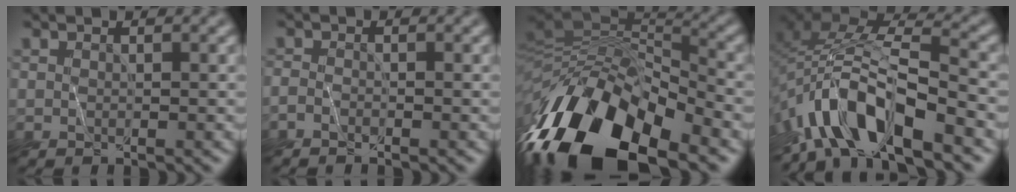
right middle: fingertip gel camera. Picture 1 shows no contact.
{"total": 1.2, "force": [-1.2, 0.0, 0.0], "torque": [-0.007, -0.002, -0.031]}
{"total": 15.5, "force": [-8.7, 6.3, 11.1], "torque": [-0.224, 0.009, -0.164]}
{"total": 8.8, "force": [-6.1, 2.1, 6.0], "torque": [-0.106, 0.010, -0.122]}